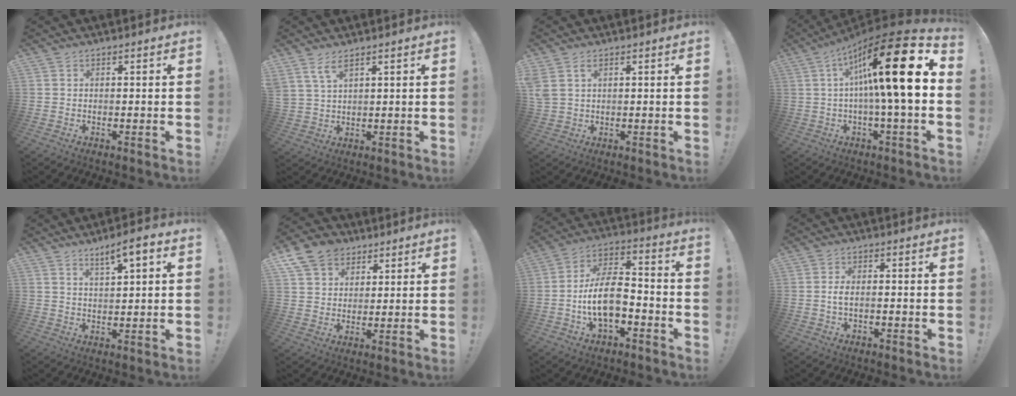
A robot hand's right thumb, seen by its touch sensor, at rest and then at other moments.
{"total": 4.8, "force": [3.3, 1.1, 3.3], "torque": [-0.062, -0.015, 0.060]}
{"total": 3.5, "force": [1.8, 2.2, 2.1], "torque": [-0.046, -0.006, 0.034]}
{"total": 23.4, "force": [4.2, 3.8, 22.7], "torque": [-0.362, -0.025, 0.055]}
{"total": 5.6, "force": [3.4, 0.9, 4.4], "torque": [-0.067, -0.019, 0.053]}
{"total": 10.9, "force": [6.4, 8.0, 3.6], "torque": [-0.059, -0.032, 0.128]}
{"total": 14.0, "force": [-4.4, 7.7, 10.9], "torque": [-0.211, 0.025, -0.078]}
{"total": 3.1, "force": [-1.0, 1.2, 2.7], "torque": [-0.057, 0.006, -0.019]}